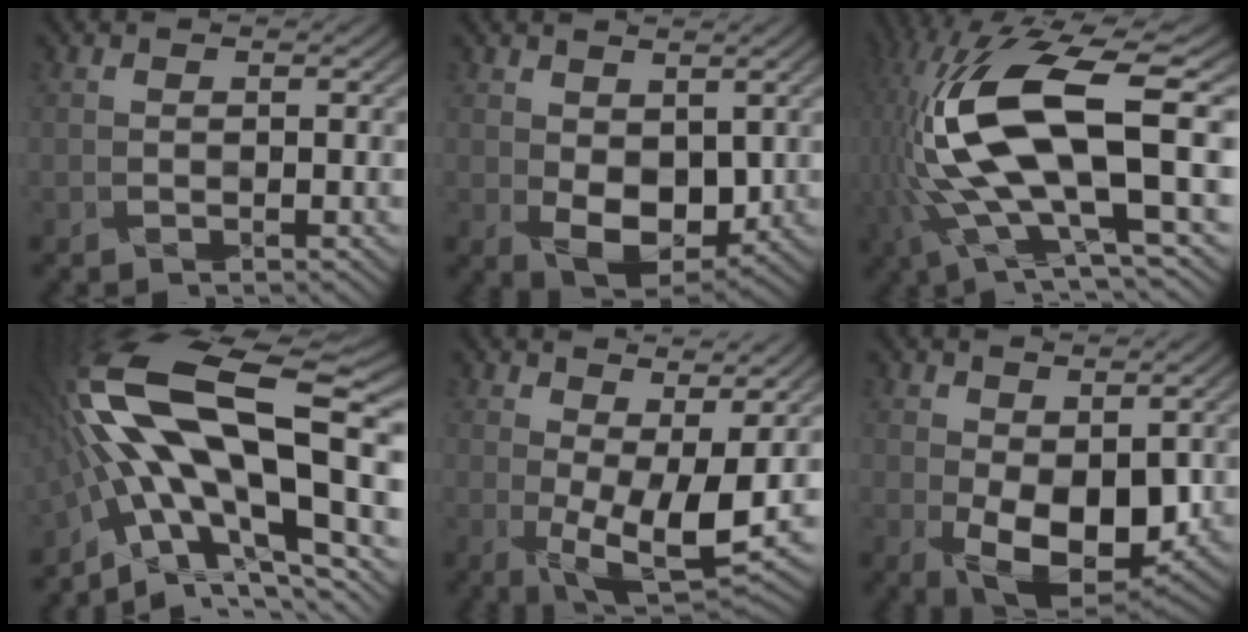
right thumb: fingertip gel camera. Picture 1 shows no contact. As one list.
[{"total": 6.7, "force": [0.5, 4.3, 5.1], "torque": [-0.101, -0.014, 0.016]}, {"total": 17.3, "force": [-0.4, 6.2, 16.1], "torque": [-0.349, -0.005, 0.008]}, {"total": 19.6, "force": [-2.6, 7.4, 18.0], "torque": [-0.324, 0.015, -0.061]}, {"total": 10.6, "force": [2.1, 3.9, 9.6], "torque": [-0.164, -0.004, 0.043]}, {"total": 9.2, "force": [-0.8, 5.1, 7.6], "torque": [-0.137, -0.017, -0.004]}]